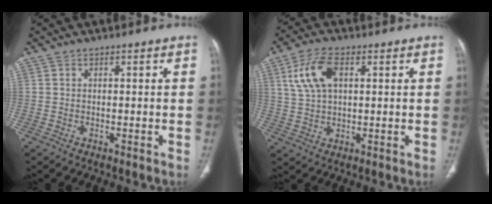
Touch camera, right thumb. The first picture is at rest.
{"total": 9.0, "force": [3.0, 4.9, 6.9], "torque": [-0.141, 0.006, 0.059]}